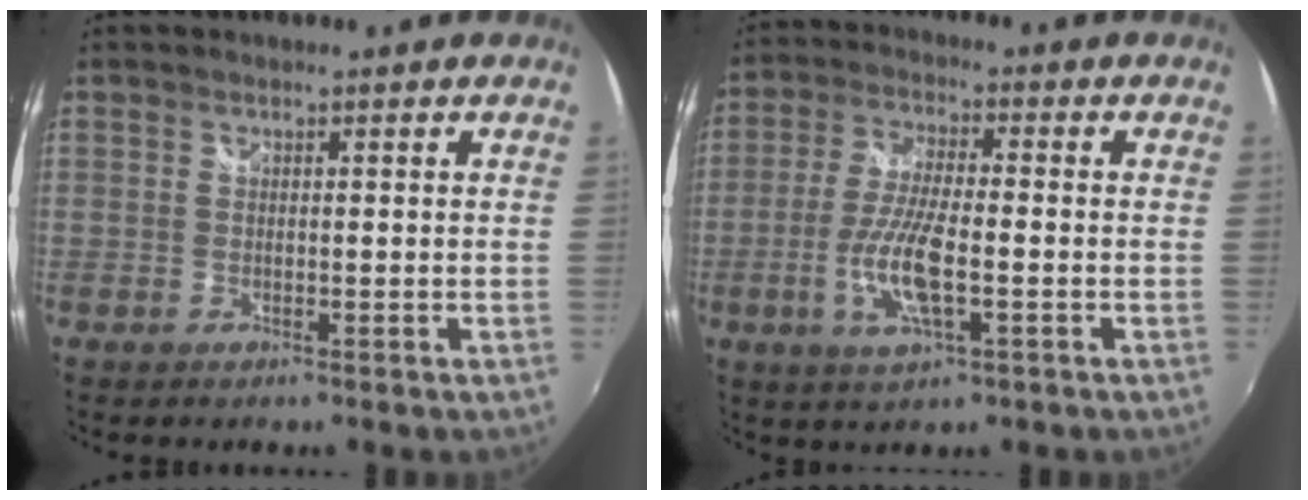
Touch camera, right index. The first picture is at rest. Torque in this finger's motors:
{"motor_torque": [0.32, -0.23, 0.24, 0.12]}